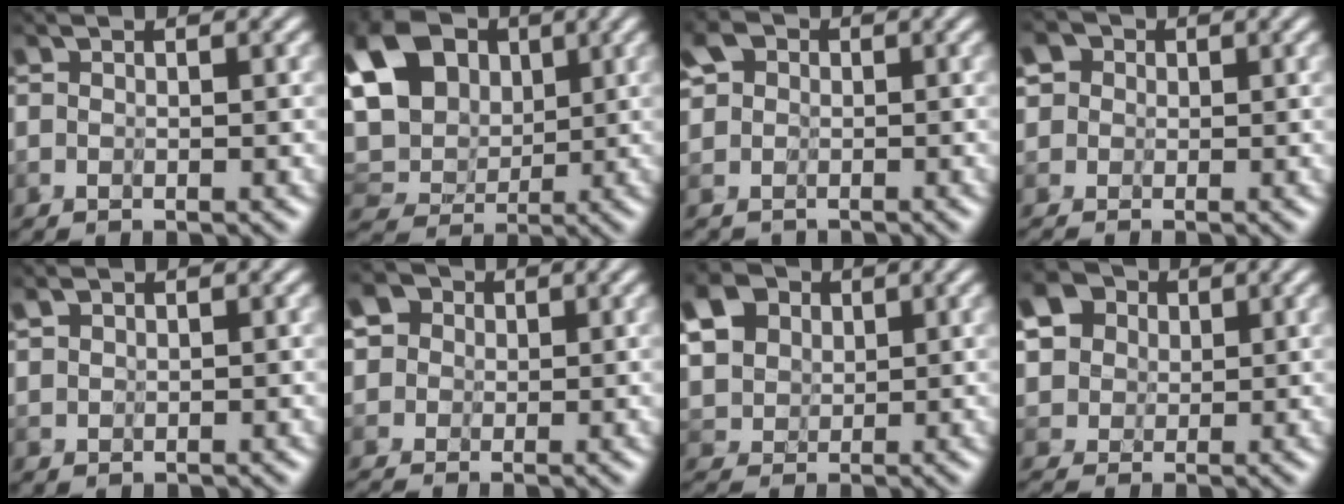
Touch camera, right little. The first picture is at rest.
{"total": 9.2, "force": [3.2, 6.7, 5.3], "torque": [-0.103, 0.022, 0.046]}
{"total": 3.5, "force": [0.7, 3.3, 0.7], "torque": [-0.020, 0.020, -0.029]}
{"total": 3.6, "force": [0.6, 3.4, 0.9], "torque": [-0.040, 0.027, -0.033]}
{"total": 1.1, "force": [1.1, 0.1, -0.1], "torque": [0.002, -0.009, 0.020]}
{"total": 4.4, "force": [2.0, 3.7, 1.3], "torque": [-0.043, 0.027, -0.010]}
{"total": 9.2, "force": [5.6, 6.0, 4.3], "torque": [-0.109, 0.021, 0.082]}
{"total": 6.2, "force": [4.2, 4.1, 2.1], "torque": [-0.056, 0.018, 0.032]}